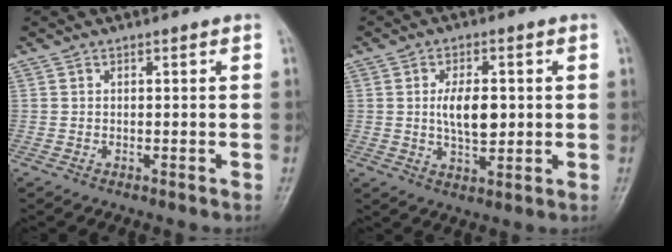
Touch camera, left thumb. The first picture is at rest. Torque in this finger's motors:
{"motor_torque": [0.27, 0.41, 0.71, -0.10, 0.02]}